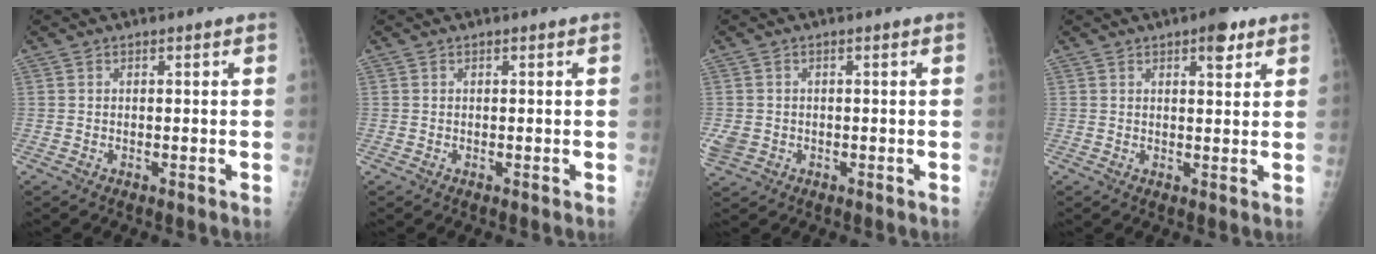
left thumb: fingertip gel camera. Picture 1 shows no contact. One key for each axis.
{"total": 0.0}
{"total": 3.4, "fx": -0.6, "fy": 2.9, "fz": 1.7, "tx": -0.040, "ty": -0.001, "tz": -0.004}
{"total": 4.7, "fx": 2.8, "fy": 1.8, "fz": 3.3, "tx": -0.033, "ty": -0.012, "tz": 0.035}